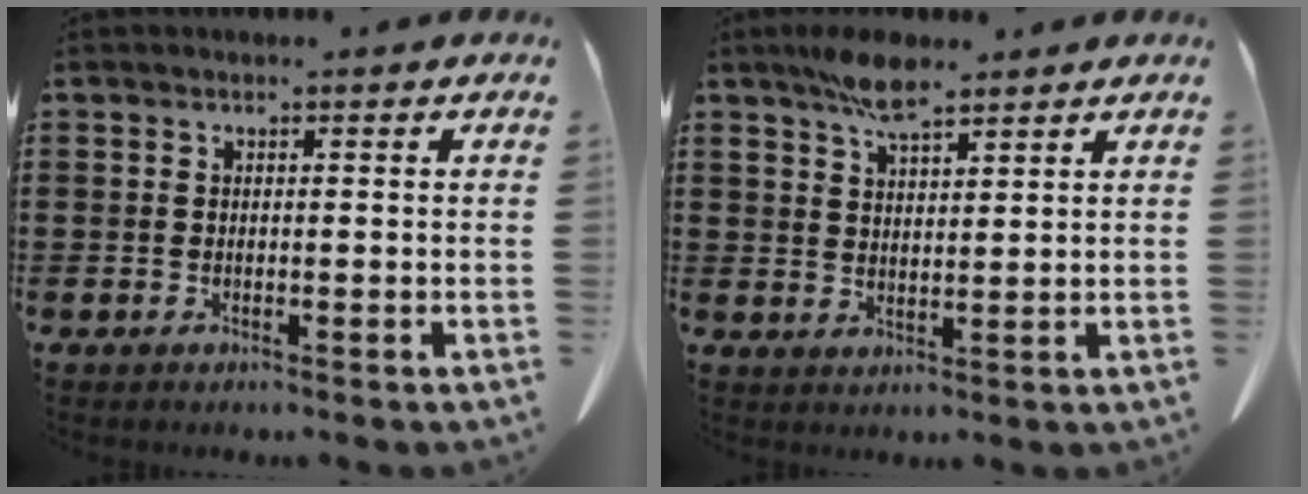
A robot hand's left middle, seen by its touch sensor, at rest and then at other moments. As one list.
[{"total": 6.5, "force": [4.7, 1.8, 4.1], "torque": [-0.091, 0.000, 0.086]}]